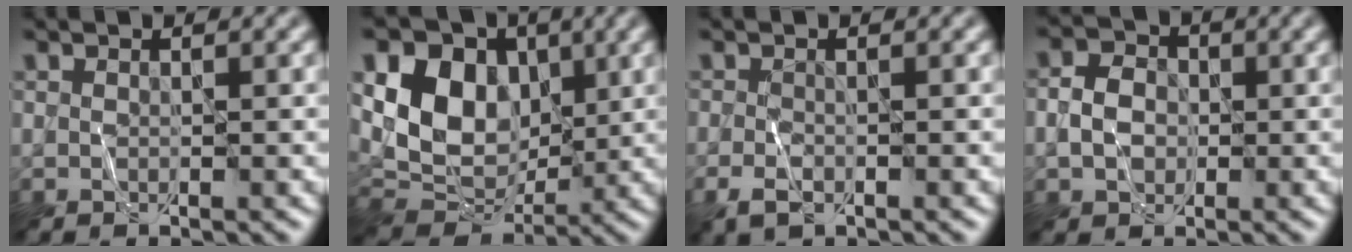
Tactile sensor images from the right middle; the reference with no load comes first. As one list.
[{"total": 9.9, "force": [2.3, 7.3, 6.2], "torque": [-0.116, 0.002, 0.031]}, {"total": 2.0, "force": [-0.8, 1.2, 1.3], "torque": [-0.029, -0.005, -0.016]}, {"total": 3.1, "force": [-0.5, 2.5, 1.8], "torque": [-0.037, 0.005, -0.011]}]